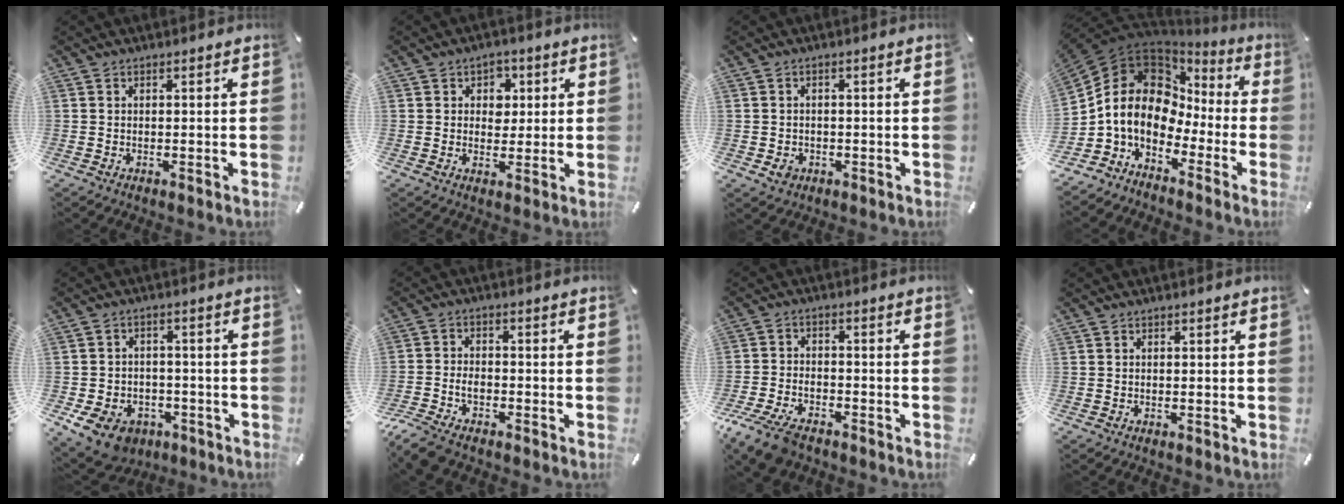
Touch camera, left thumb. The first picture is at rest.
{"total": 5.1, "force": [1.0, 4.6, 2.0], "torque": [-0.011, -0.005, 0.008]}
{"total": 2.8, "force": [-0.9, 2.3, 1.3], "torque": [-0.014, 0.001, -0.019]}
{"total": 12.5, "force": [-0.4, 10.2, 7.2], "torque": [-0.176, -0.009, -0.015]}
{"total": 9.7, "force": [-5.5, 6.8, 4.3], "torque": [-0.097, 0.037, -0.099]}
{"total": 5.7, "force": [-3.8, 3.1, 2.9], "torque": [-0.072, 0.014, -0.076]}
{"total": 8.4, "force": [-6.0, 3.8, 4.4], "torque": [-0.097, 0.024, -0.116]}
{"total": 0.0}